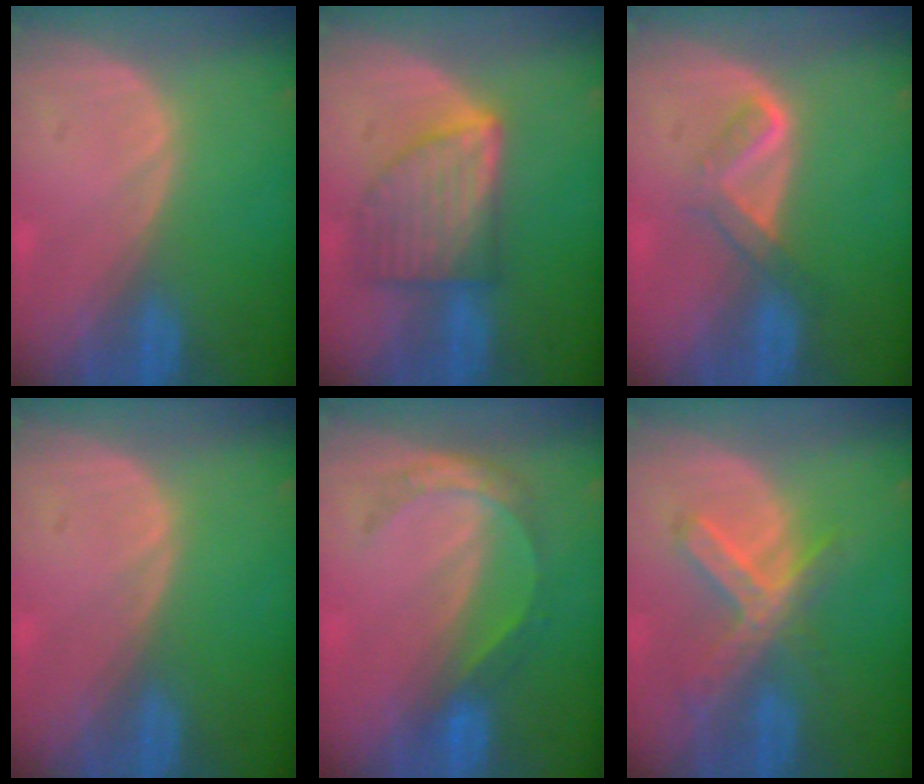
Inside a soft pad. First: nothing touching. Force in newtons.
{"total": 7.6, "press": 7.6, "slide": 0.3}
{"total": 3.7, "press": 3.7, "slide": 0.6}
{"total": 0.0}
{"total": 5.6, "press": 4.8, "slide": 2.8}
{"total": 7.0, "press": 6.1, "slide": 3.6}